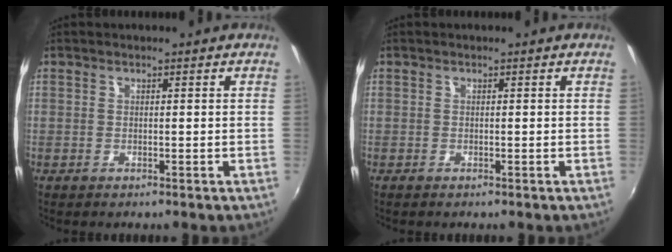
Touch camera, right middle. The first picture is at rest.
{"total": 0.0}